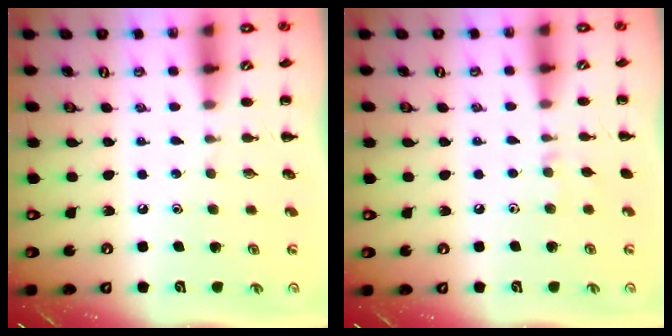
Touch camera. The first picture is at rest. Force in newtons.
{"total": 2.9, "press": 2.7, "slide": 1.0}